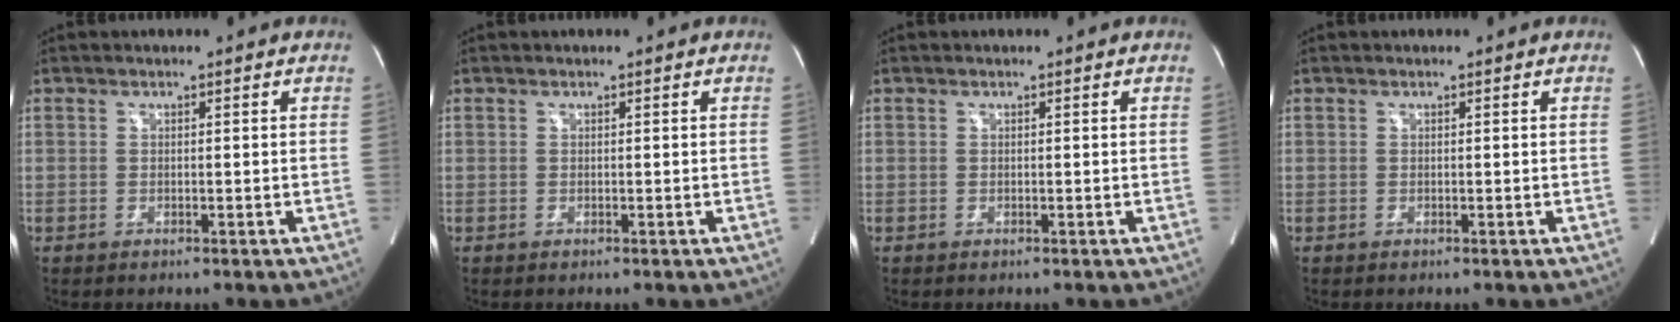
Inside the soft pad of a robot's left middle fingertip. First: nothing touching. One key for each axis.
{"total": 0.0}
{"total": 0.0}
{"total": 0.0}